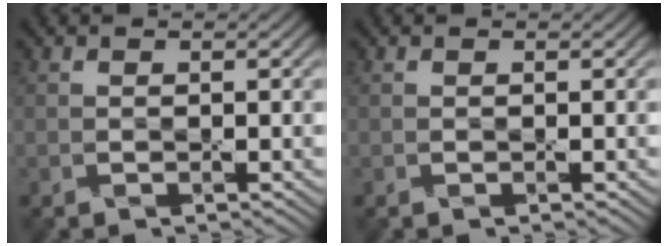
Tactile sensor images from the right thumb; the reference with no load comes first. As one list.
[{"total": 0.0}]